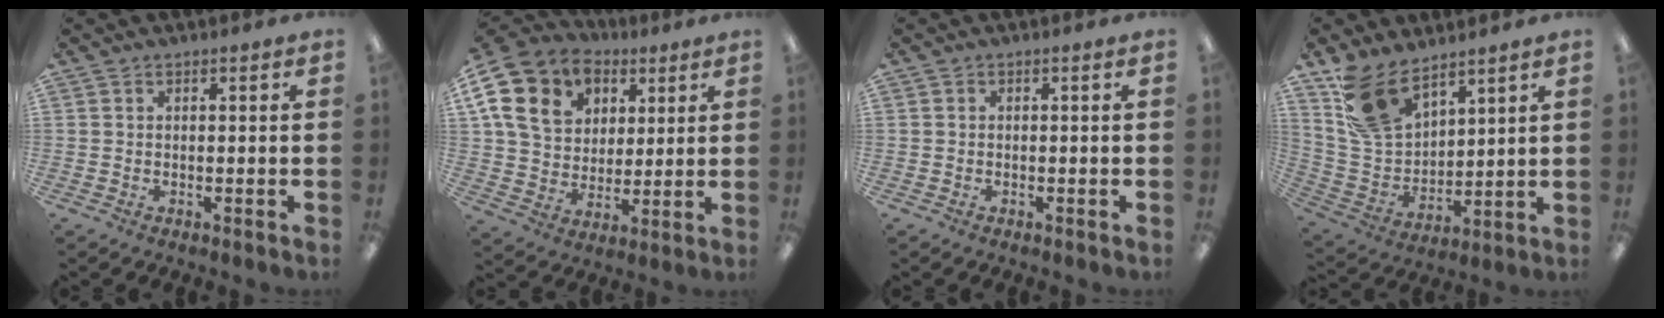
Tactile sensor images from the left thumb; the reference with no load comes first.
{"total": 16.4, "force": [7.2, 12.9, 7.1], "torque": [-0.147, -0.024, 0.143]}
{"total": 0.0}
{"total": 14.0, "force": [10.2, 7.3, 6.0], "torque": [-0.141, -0.044, 0.200]}